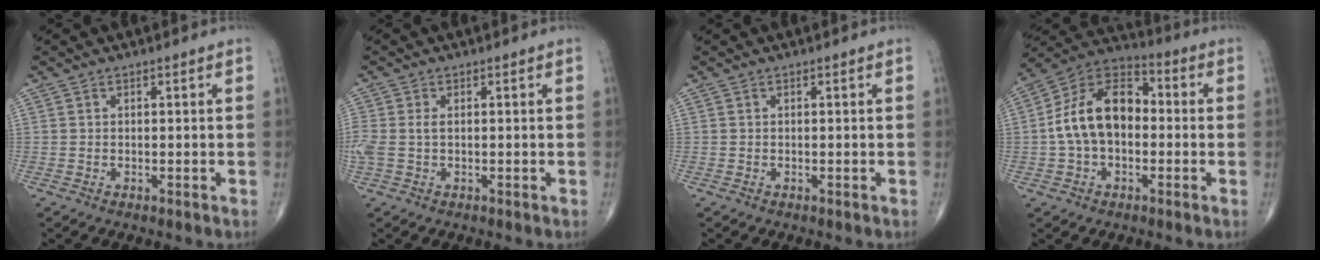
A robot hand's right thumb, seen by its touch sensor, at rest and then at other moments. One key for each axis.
{"total": 3.6, "fx": 0.0, "fy": 2.1, "fz": 2.9, "tx": -0.091, "ty": 0.011, "tz": 0.002}
{"total": 0.0}
{"total": 14.6, "fx": -0.6, "fy": 9.5, "fz": 11.1, "tx": -0.185, "ty": 0.041, "tz": -0.024}